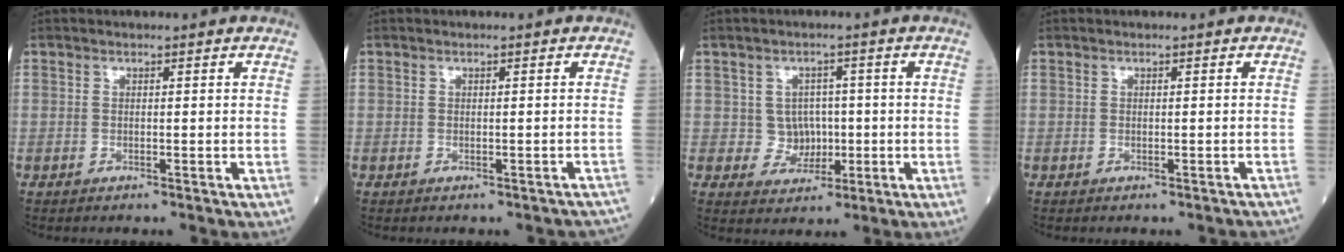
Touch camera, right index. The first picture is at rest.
{"total": 2.3, "force": [-2.0, 1.1, 0.6], "torque": [0.006, 0.009, -0.020]}
{"total": 4.2, "force": [0.0, 4.1, 1.2], "torque": [-0.005, 0.010, 0.006]}
{"total": 1.0, "force": [-0.9, 0.4, 0.4], "torque": [0.001, 0.002, -0.011]}